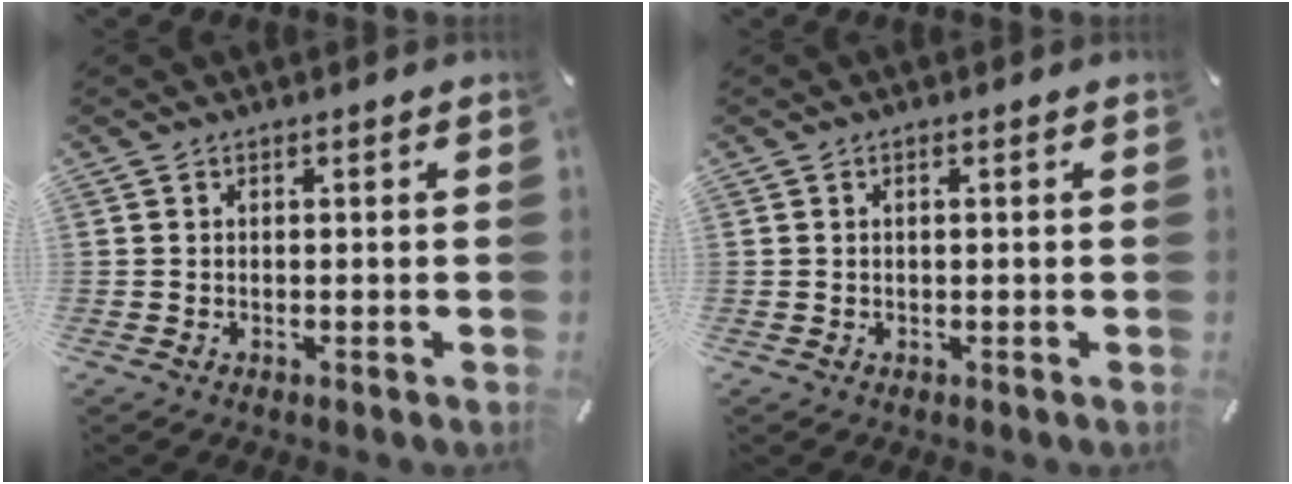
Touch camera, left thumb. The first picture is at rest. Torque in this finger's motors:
{"motor_torque": [-0.19, -0.42, -0.33, 0.04, -0.02]}